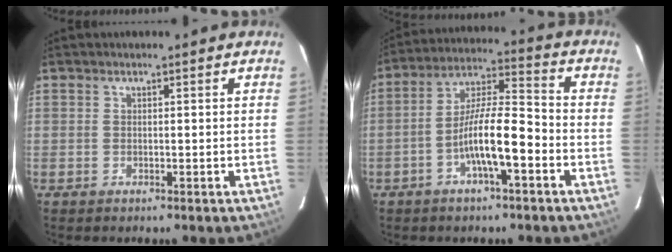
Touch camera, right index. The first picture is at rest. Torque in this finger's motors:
{"motor_torque": [1.65, -0.49, 0.83, 0.18]}